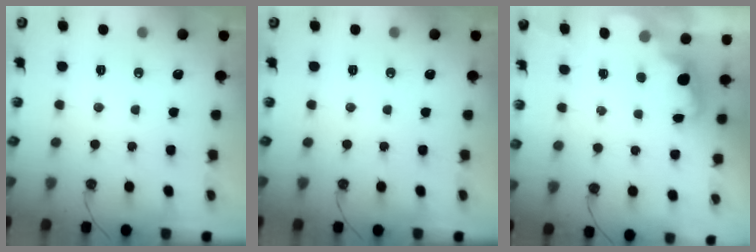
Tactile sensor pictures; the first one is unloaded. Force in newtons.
{"total": 0.0}
{"total": 2.3, "press": 2.2, "slide": 0.5}